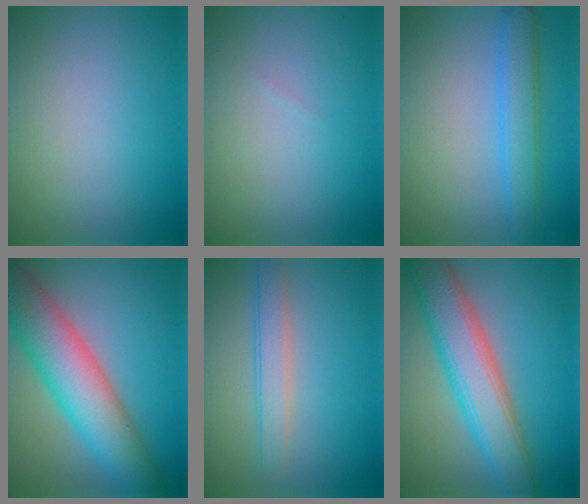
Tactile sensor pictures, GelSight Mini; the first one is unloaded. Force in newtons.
{"total": 0.0}
{"total": 3.6, "press": 3.6, "slide": 0.3}
{"total": 9.6, "press": 9.6, "slide": 0.3}
{"total": 2.7, "press": 2.7, "slide": 0.0}
{"total": 8.0, "press": 8.0, "slide": 0.4}